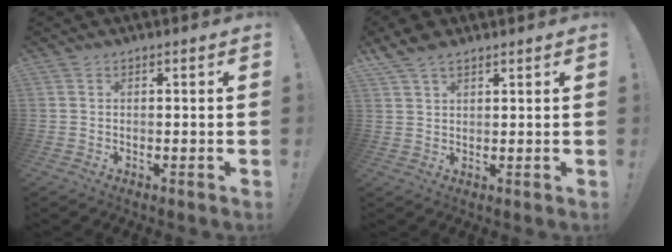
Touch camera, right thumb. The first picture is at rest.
{"total": 5.1, "force": [3.8, 2.2, 2.5], "torque": [-0.038, -0.018, 0.073]}